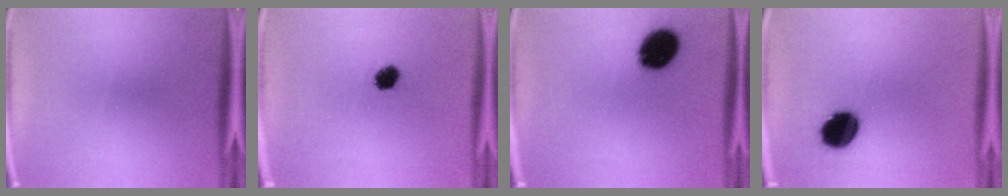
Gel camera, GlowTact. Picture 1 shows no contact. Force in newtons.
{"total": 2.6}
{"total": 12.6}
{"total": 11.8}